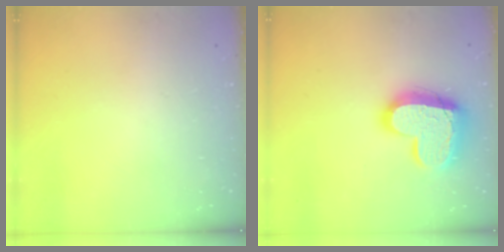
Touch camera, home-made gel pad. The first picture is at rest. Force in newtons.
{"total": 17.9, "press": 17.8, "slide": 1.6}